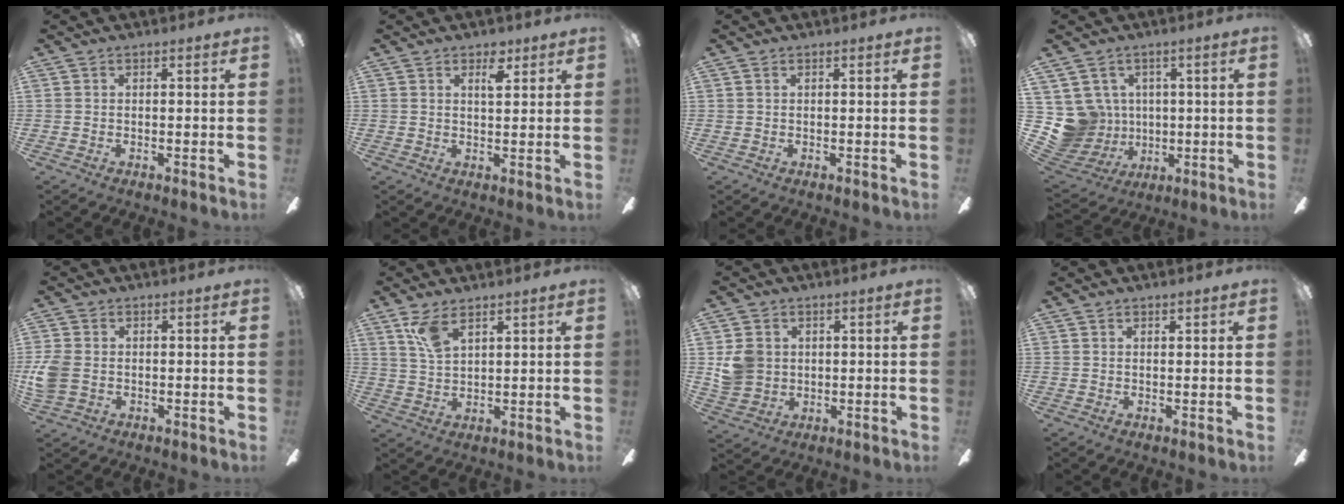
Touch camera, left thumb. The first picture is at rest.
{"total": 4.4, "force": [2.7, 2.0, 2.8], "torque": [-0.030, -0.010, 0.042]}
{"total": 0.0}
{"total": 10.0, "force": [1.2, 9.8, 1.6], "torque": [-0.079, -0.016, 0.034]}
{"total": 5.6, "force": [-0.3, 4.3, 3.6], "torque": [-0.089, 0.005, -0.006]}
{"total": 6.7, "force": [4.3, 2.5, 4.4], "torque": [-0.098, -0.003, 0.080]}
{"total": 6.4, "force": [1.4, 5.9, 2.0], "torque": [-0.027, 0.010, 0.032]}
{"total": 0.8, "force": [0.7, 0.3, 0.2], "torque": [0.004, -0.002, 0.012]}